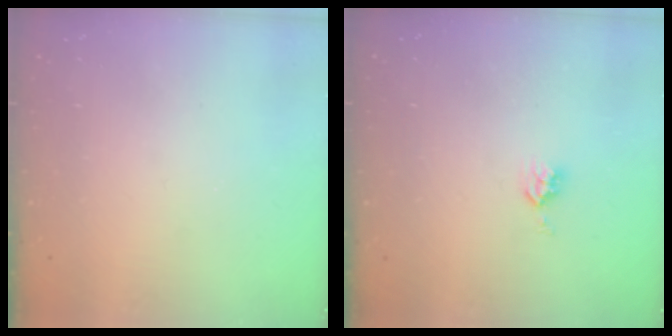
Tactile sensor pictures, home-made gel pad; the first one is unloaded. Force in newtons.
{"total": 4.4, "press": 4.3, "slide": 0.6}